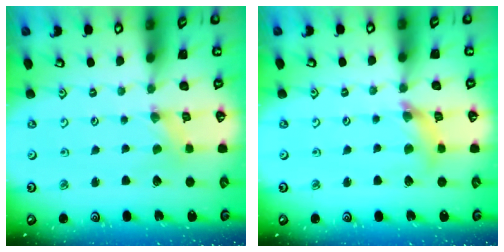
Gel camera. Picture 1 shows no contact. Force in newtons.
{"total": 6.9, "press": 6.9, "slide": 0.7}